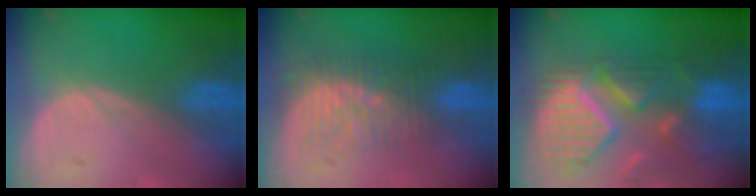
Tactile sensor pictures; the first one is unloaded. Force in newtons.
{"total": 7.8, "press": 7.0, "slide": 3.3}
{"total": 12.0, "press": 10.5, "slide": 5.9}